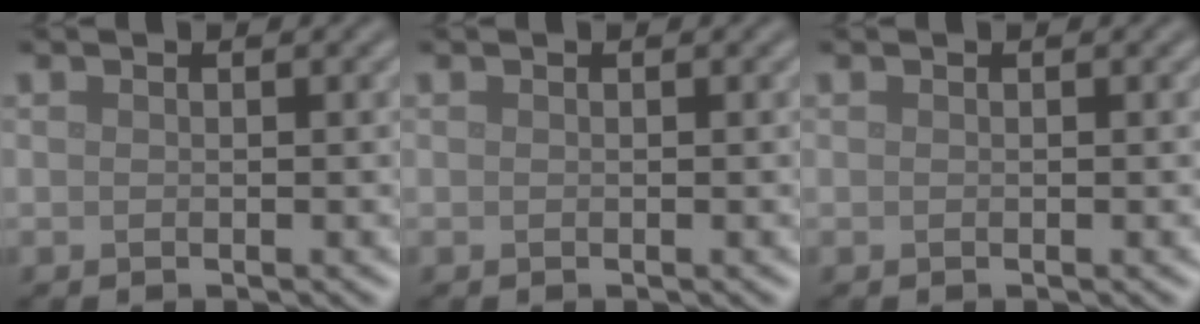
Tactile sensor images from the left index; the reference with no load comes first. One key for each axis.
{"total": 0.0}
{"total": 0.0}